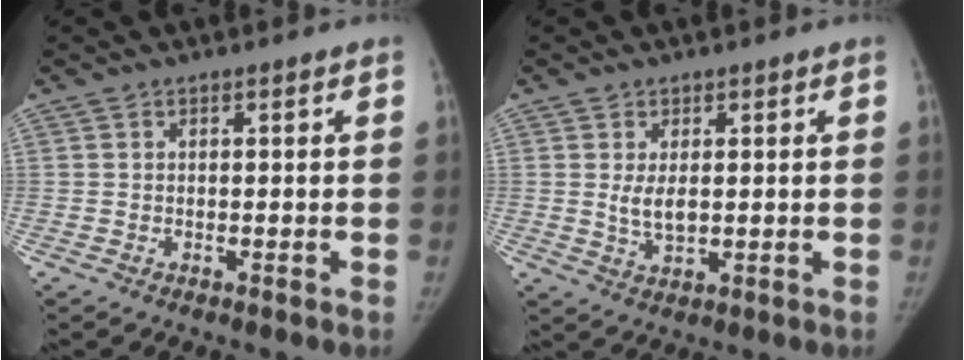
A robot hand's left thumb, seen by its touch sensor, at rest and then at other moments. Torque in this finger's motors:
{"motor_torque": [-0.17, -0.09, 0.22, 0.61, 0.04]}